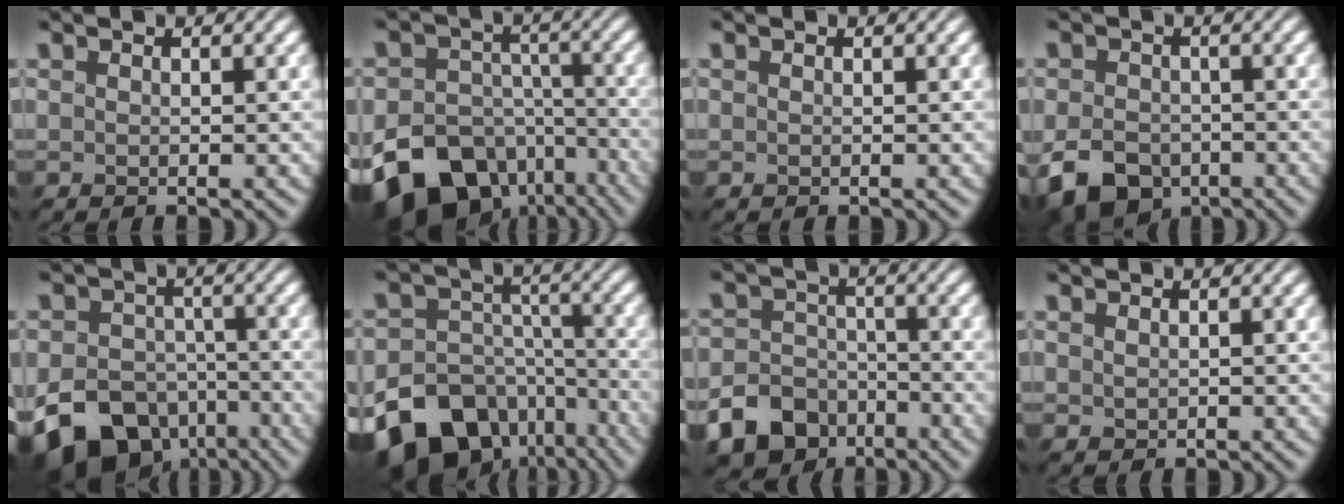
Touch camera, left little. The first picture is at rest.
{"total": 16.2, "force": [-9.9, 11.0, 6.6], "torque": [-0.129, -0.044, -0.157]}
{"total": 0.0}
{"total": 7.5, "force": [-4.1, 5.1, 3.7], "torque": [-0.066, -0.022, -0.082]}
{"total": 13.0, "force": [-7.8, 8.8, 5.6], "torque": [-0.099, -0.038, -0.134]}
{"total": 19.2, "force": [-12.3, 12.9, 7.0], "torque": [-0.144, -0.051, -0.188]}
{"total": 13.6, "force": [-8.8, 9.9, 3.1], "torque": [-0.046, -0.060, -0.169]}
{"total": 0.5, "force": [0.2, 0.5, 0.1], "torque": [-0.003, -0.002, 0.008]}